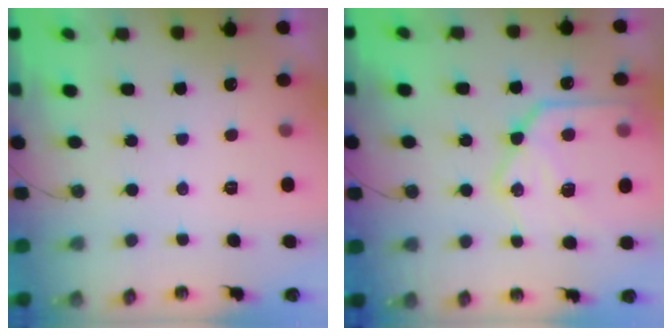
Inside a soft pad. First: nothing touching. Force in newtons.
{"total": 18.3, "press": 18.2, "slide": 1.7}